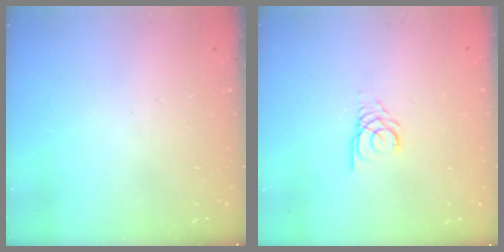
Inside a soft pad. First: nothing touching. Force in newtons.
{"total": 3.9, "press": 3.9, "slide": 0.3}